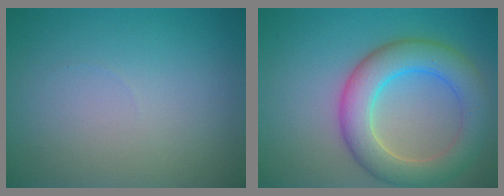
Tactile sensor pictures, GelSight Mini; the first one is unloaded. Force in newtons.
{"total": 6.8, "press": 6.8, "slide": 0.5}